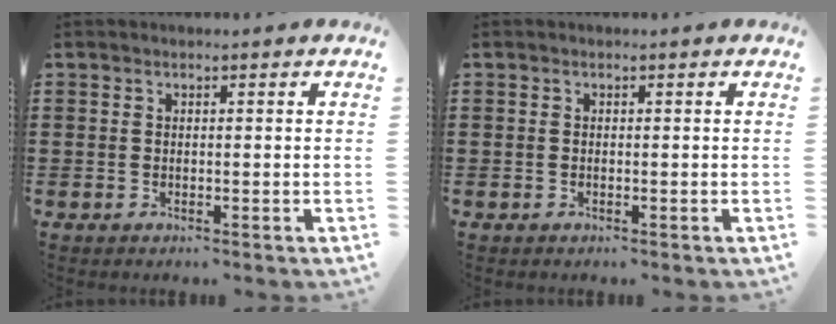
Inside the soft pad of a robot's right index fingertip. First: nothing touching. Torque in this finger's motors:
{"motor_torque": [-0.32, 0.19, -0.17, -0.01]}